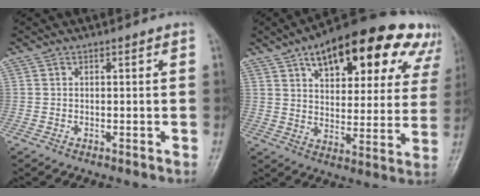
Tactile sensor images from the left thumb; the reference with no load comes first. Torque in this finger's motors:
{"motor_torque": [0.62, 0.85, 1.48, -1.29, 0.40]}